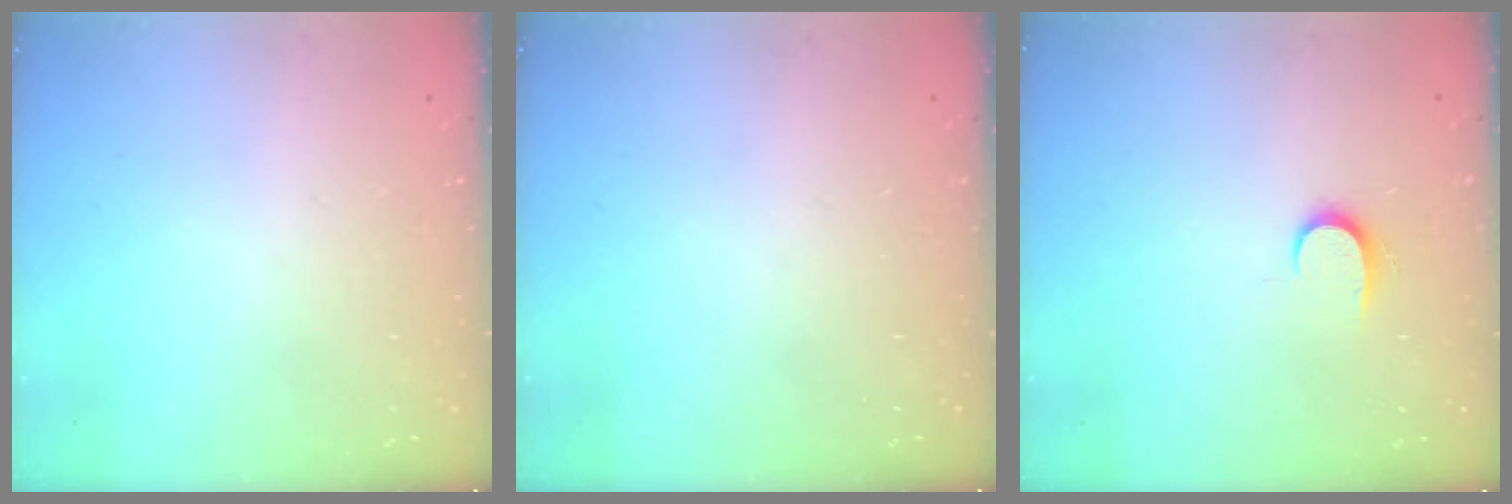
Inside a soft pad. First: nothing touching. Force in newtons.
{"total": 0.0}
{"total": 6.2, "press": 6.1, "slide": 0.6}